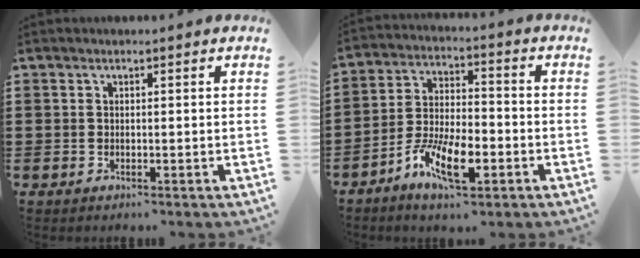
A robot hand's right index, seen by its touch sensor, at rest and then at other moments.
{"total": 9.2, "force": [-4.9, 3.6, 6.9], "torque": [-0.149, 0.000, -0.092]}